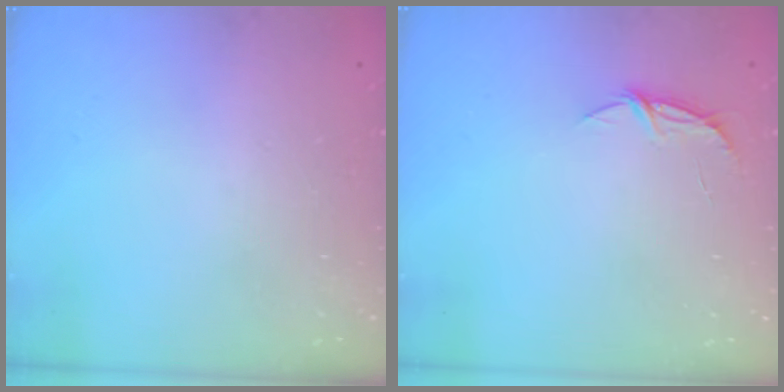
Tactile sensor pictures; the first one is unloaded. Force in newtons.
{"total": 5.6, "press": 5.6, "slide": 0.4}